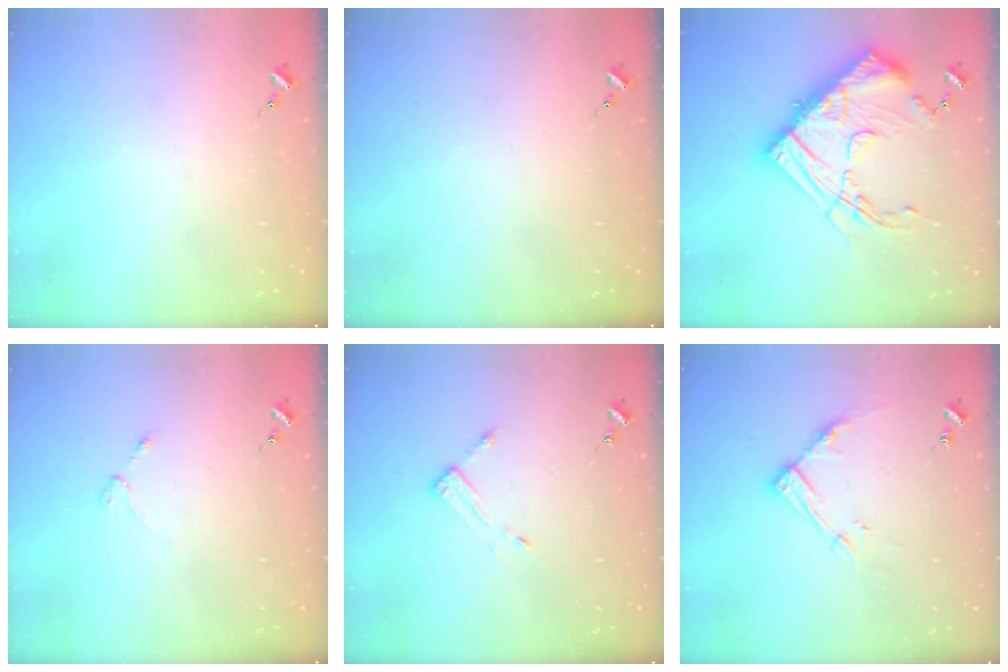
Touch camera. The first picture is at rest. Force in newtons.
{"total": 0.0}
{"total": 24.7, "press": 24.6, "slide": 2.4}
{"total": 2.9, "press": 2.8, "slide": 0.4}
{"total": 3.9, "press": 3.9, "slide": 0.2}
{"total": 12.0, "press": 11.9, "slide": 1.1}